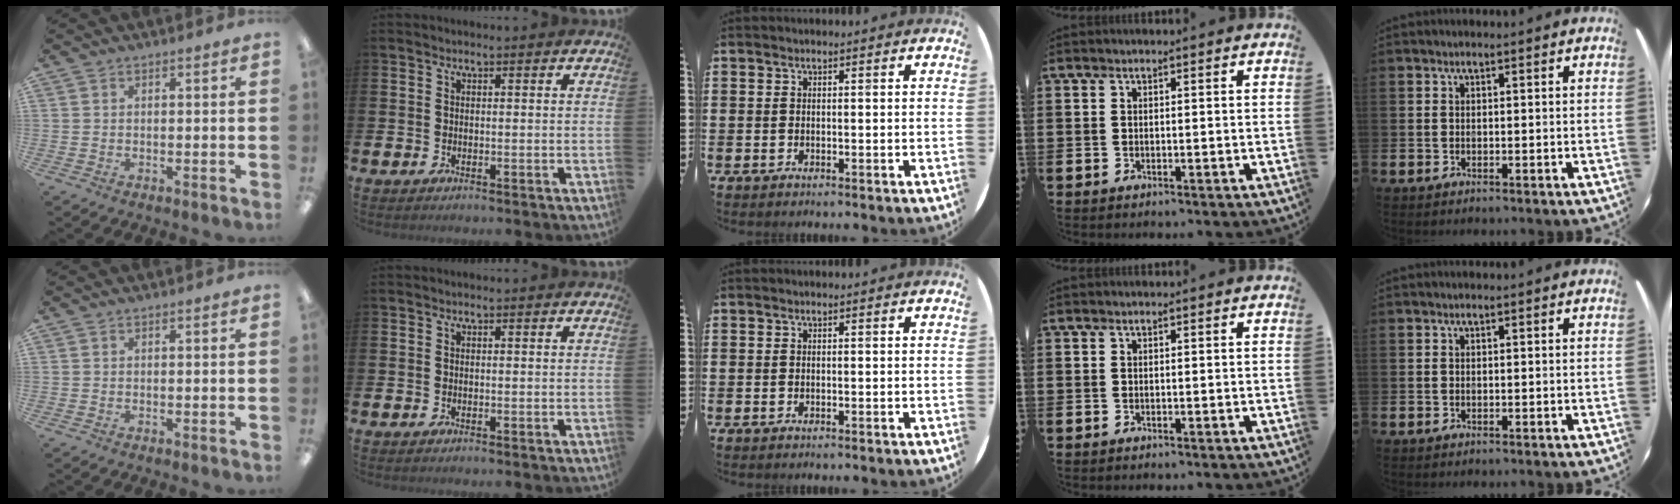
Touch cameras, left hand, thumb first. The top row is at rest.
{}